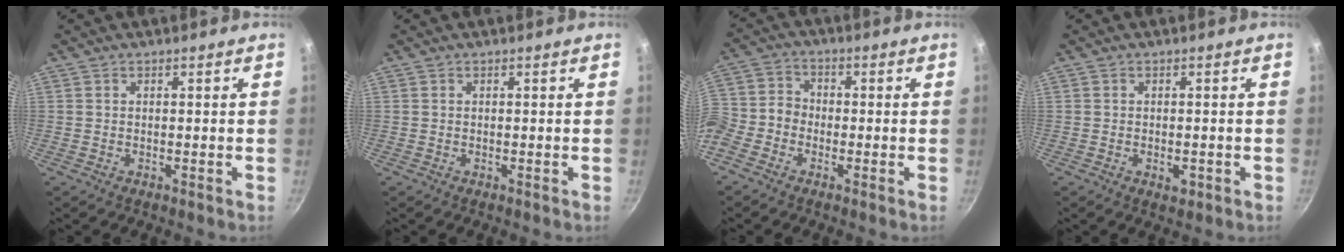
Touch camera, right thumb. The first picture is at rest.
{"total": 0.0}
{"total": 8.3, "force": [-3.8, 6.3, 3.9], "torque": [-0.075, 0.044, -0.094]}
{"total": 2.3, "force": [-0.8, 1.3, 1.7], "torque": [-0.019, 0.002, -0.010]}